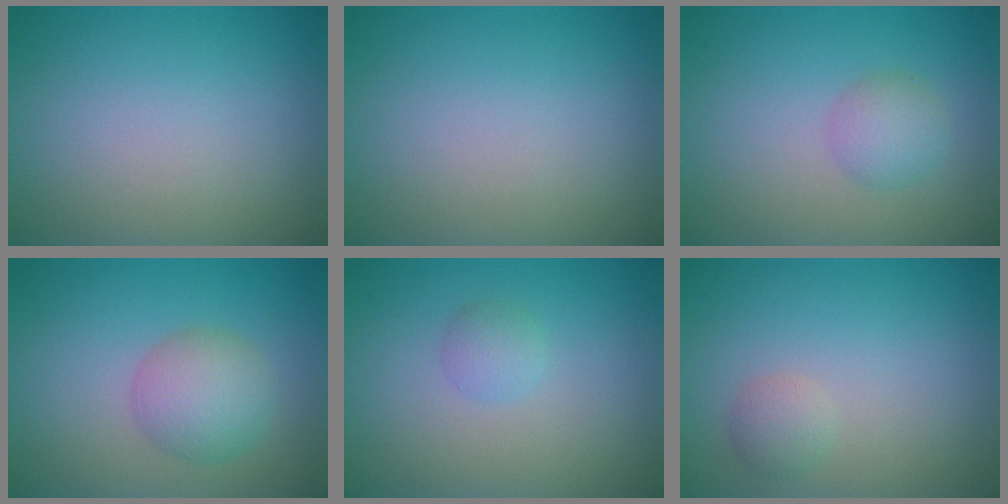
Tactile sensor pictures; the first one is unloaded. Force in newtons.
{"total": 0.0}
{"total": 2.2, "press": 2.2, "slide": 0.1}
{"total": 3.8, "press": 3.8, "slide": 0.2}
{"total": 1.3, "press": 1.3, "slide": 0.0}
{"total": 1.3, "press": 1.3, "slide": 0.1}